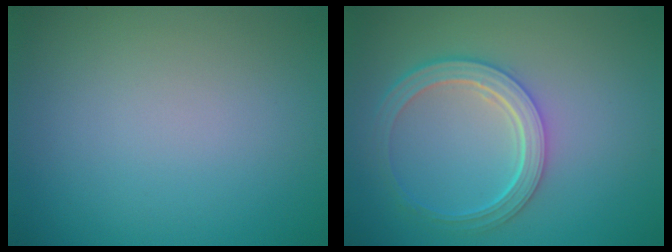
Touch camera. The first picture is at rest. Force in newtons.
{"total": 4.7, "press": 3.6, "slide": 2.9}